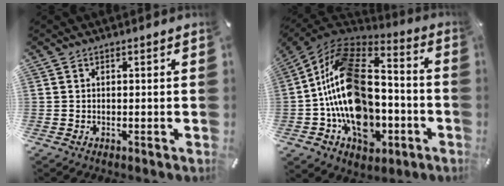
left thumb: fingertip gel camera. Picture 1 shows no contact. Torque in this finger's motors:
{"motor_torque": [0.49, 2.94, 2.77, 0.00, 0.47]}